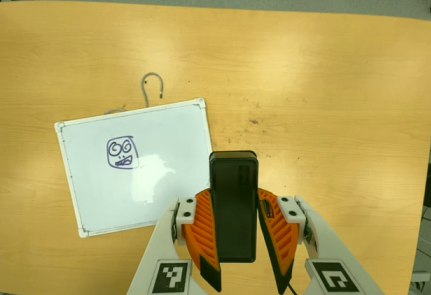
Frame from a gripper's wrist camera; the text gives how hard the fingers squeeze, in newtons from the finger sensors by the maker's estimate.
{"total": 8.1, "left": 6.7, "right": 9.4}